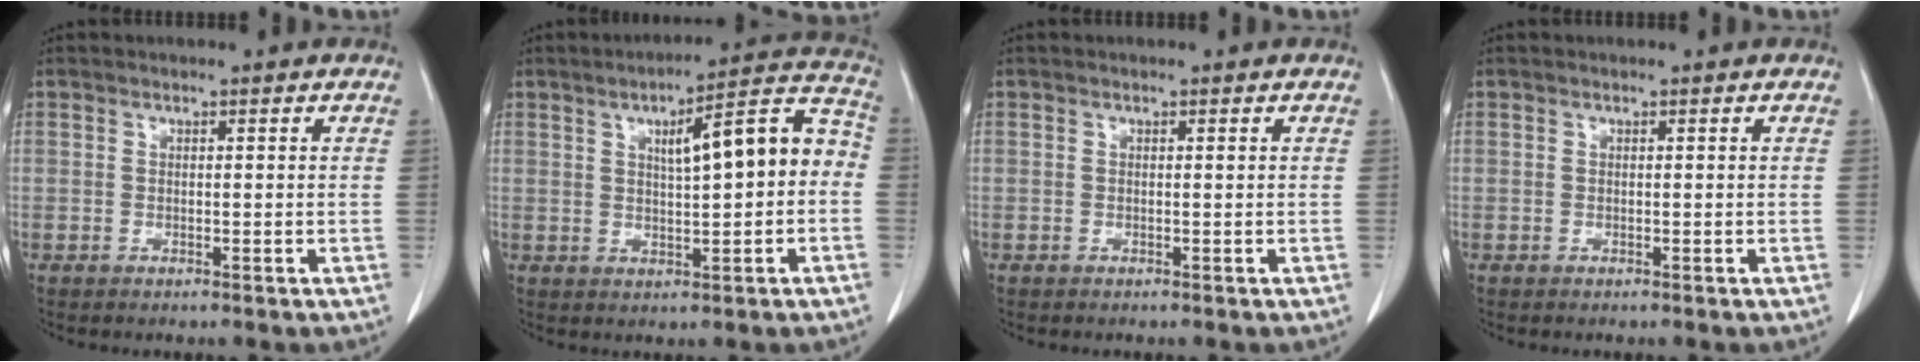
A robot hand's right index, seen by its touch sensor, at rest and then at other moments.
{"total": 11.1, "force": [0.9, 2.2, 10.8], "torque": [-0.144, 0.040, 0.011]}
{"total": 0.0}
{"total": 0.0}